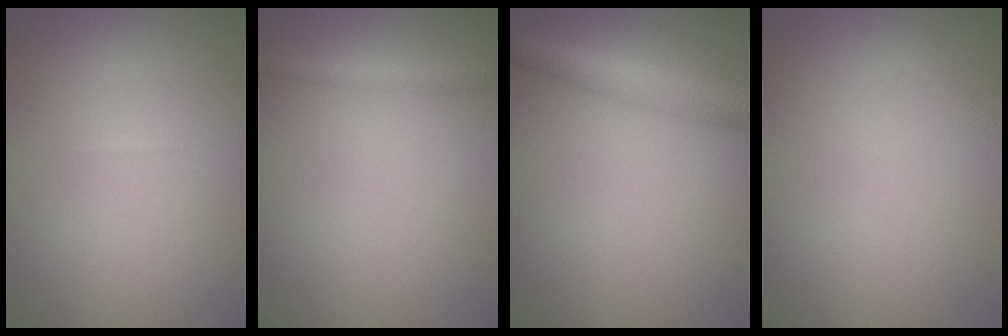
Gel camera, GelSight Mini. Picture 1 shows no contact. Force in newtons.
{"total": 1.6, "press": 1.6, "slide": 0.0}
{"total": 5.1, "press": 5.1, "slide": 0.2}
{"total": 0.6, "press": 0.6, "slide": 0.0}